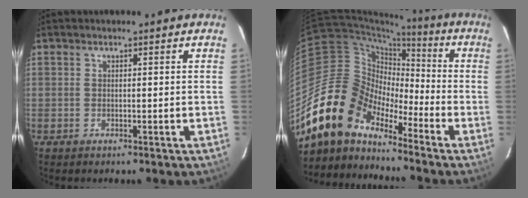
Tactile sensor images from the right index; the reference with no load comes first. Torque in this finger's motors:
{"motor_torque": [1.10, -1.04, 1.05, 0.21]}